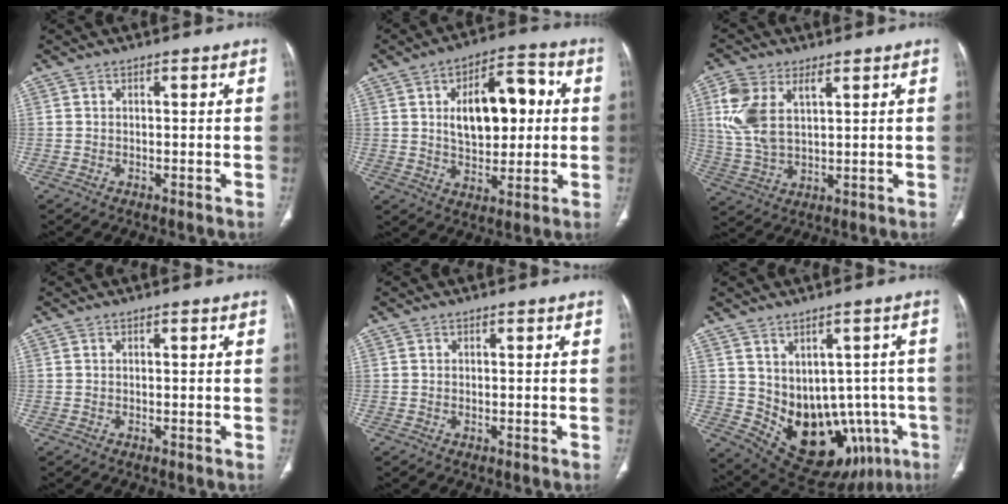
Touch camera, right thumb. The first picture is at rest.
{"total": 14.9, "force": [2.4, 8.1, 12.3], "torque": [-0.154, 0.014, 0.039]}
{"total": 10.4, "force": [3.8, 5.6, 7.9], "torque": [-0.176, -0.002, 0.080]}
{"total": 0.0}
{"total": 0.0}
{"total": 17.6, "force": [-4.3, 12.3, 11.9], "torque": [-0.140, 0.011, -0.026]}